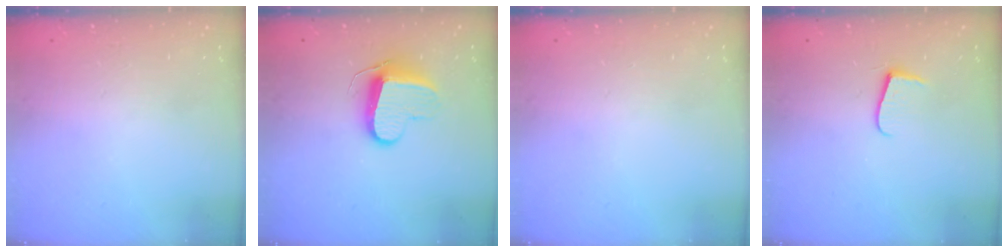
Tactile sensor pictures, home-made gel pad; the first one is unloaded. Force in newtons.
{"total": 9.5, "press": 9.5, "slide": 0.4}
{"total": 0.0}
{"total": 6.8, "press": 6.8, "slide": 0.6}